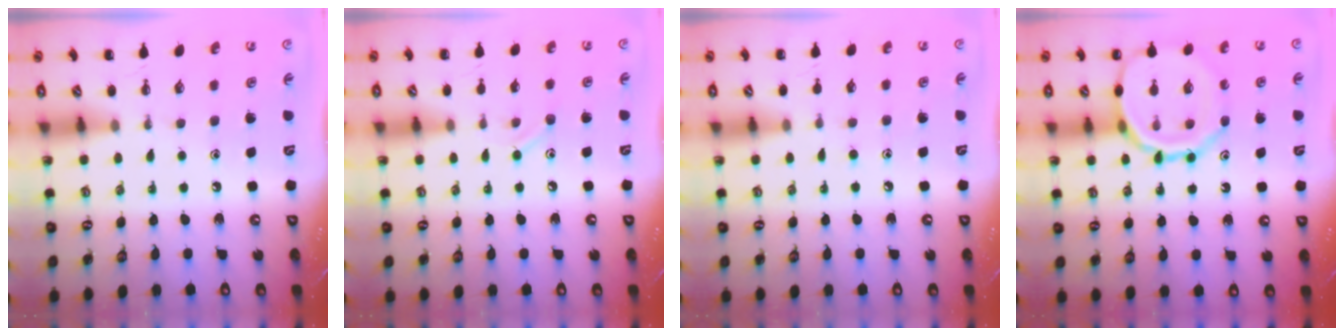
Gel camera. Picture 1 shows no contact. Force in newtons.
{"total": 7.0, "press": 6.8, "slide": 1.9}
{"total": 4.9, "press": 4.6, "slide": 1.7}
{"total": 14.6, "press": 14.6, "slide": 1.6}